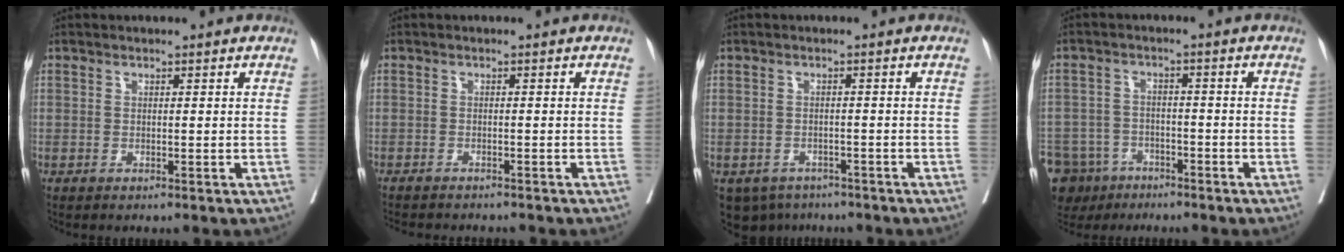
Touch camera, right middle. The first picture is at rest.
{"total": 7.0, "force": [-6.4, 1.6, 2.3], "torque": [-0.028, -0.005, -0.087]}
{"total": 5.8, "force": [-4.1, 4.0, 0.8], "torque": [-0.013, 0.001, -0.055]}
{"total": 11.1, "force": [-7.7, 7.5, 2.8], "torque": [-0.075, -0.001, -0.120]}